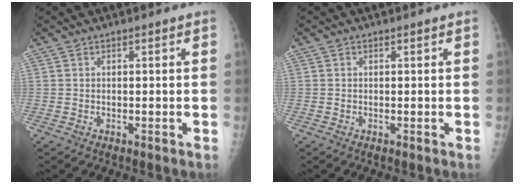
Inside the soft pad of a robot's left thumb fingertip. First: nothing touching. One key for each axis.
{"total": 0.0}